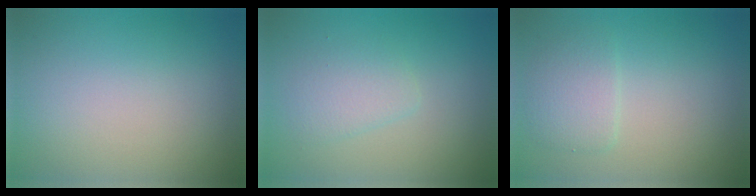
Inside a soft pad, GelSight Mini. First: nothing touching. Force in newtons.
{"total": 2.1, "press": 2.1, "slide": 0.1}
{"total": 2.3, "press": 2.3, "slide": 0.3}